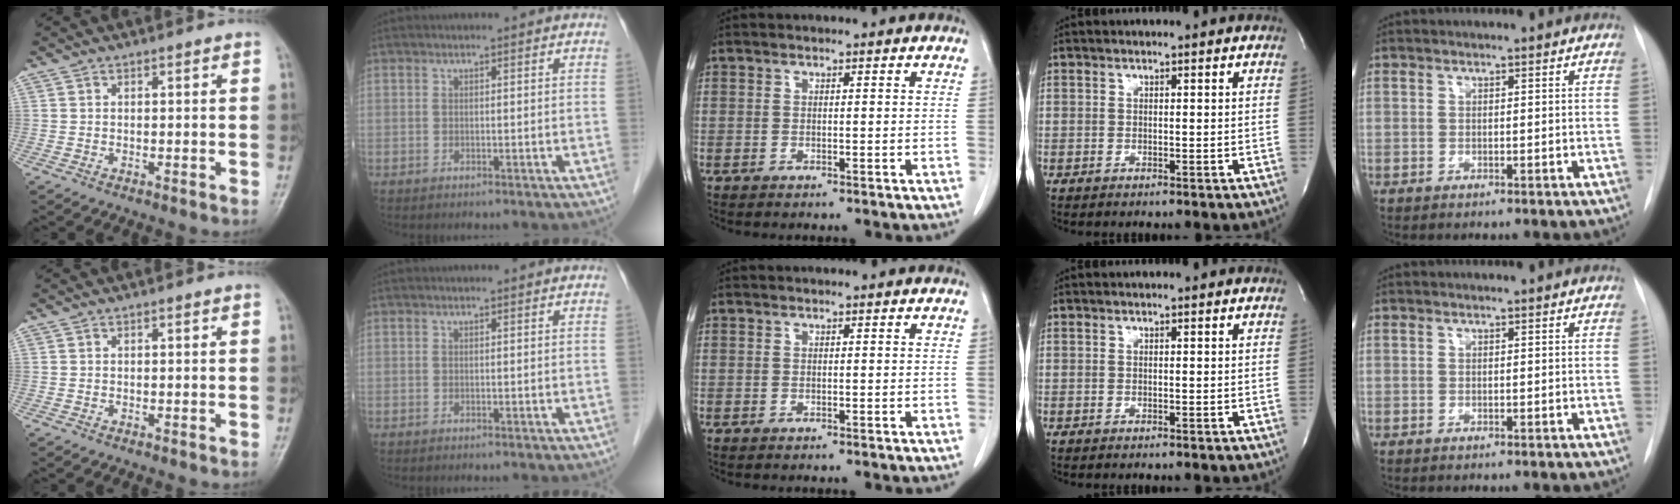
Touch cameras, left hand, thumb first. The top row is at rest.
{}